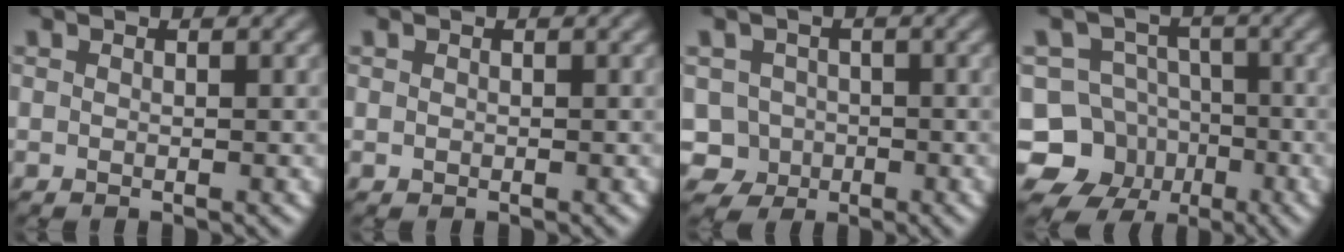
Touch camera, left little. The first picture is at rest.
{"total": 0.0}
{"total": 4.2, "force": [-1.2, 3.9, 1.0], "torque": [0.001, 0.016, -0.043]}
{"total": 9.9, "force": [-4.3, 8.7, 2.0], "torque": [-0.034, -0.005, -0.091]}